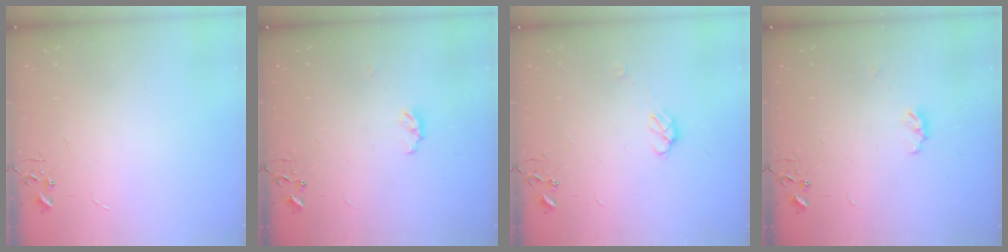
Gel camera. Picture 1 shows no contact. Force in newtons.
{"total": 3.7, "press": 3.7, "slide": 0.6}
{"total": 6.2, "press": 6.2, "slide": 0.8}
{"total": 3.7, "press": 3.7, "slide": 0.6}